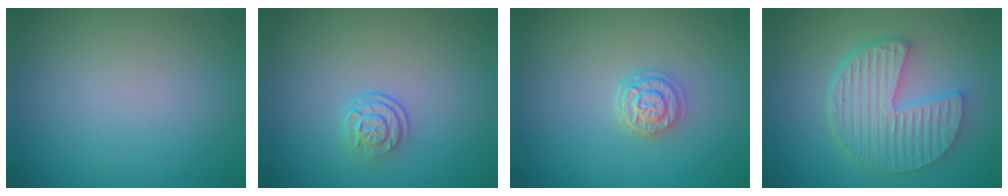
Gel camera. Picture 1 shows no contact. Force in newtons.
{"total": 2.3, "press": 1.7, "slide": 1.5}
{"total": 2.6, "press": 2.2, "slide": 1.5}
{"total": 6.0, "press": 4.8, "slide": 3.6}